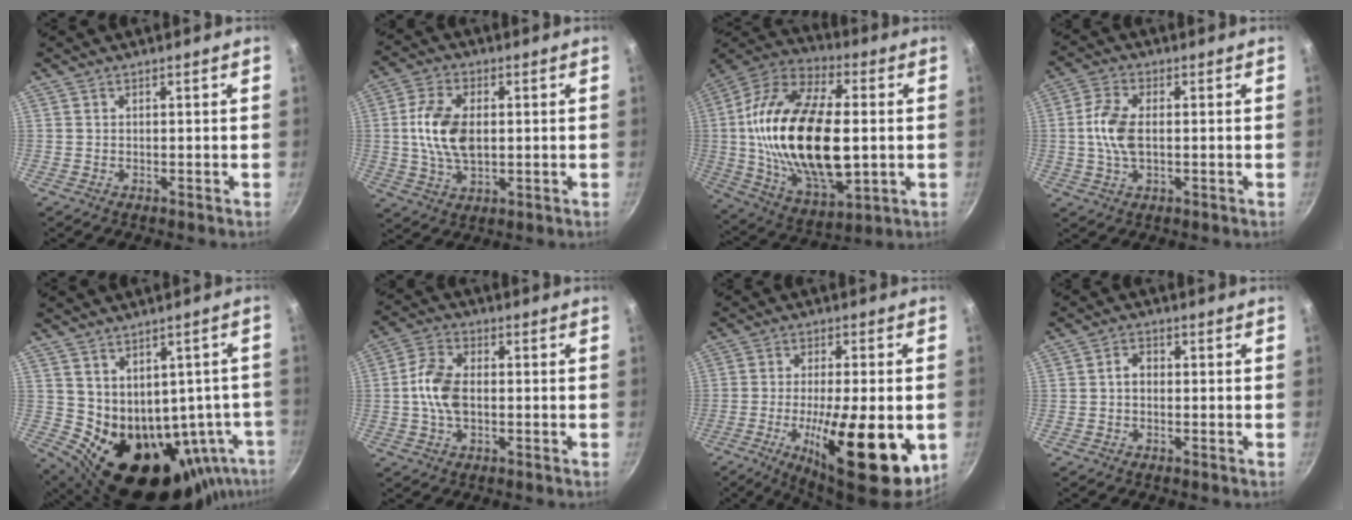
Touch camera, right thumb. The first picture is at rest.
{"total": 11.0, "force": [0.6, 6.4, 8.9], "torque": [-0.164, 0.009, 0.009]}
{"total": 29.2, "force": [0.4, 14.9, 25.0], "torque": [-0.465, 0.012, 0.004]}
{"total": 7.5, "force": [0.0, 4.0, 6.3], "torque": [-0.130, 0.011, -0.005]}
{"total": 17.9, "force": [-1.9, 13.4, 11.7], "torque": [-0.108, 0.008, 0.012]}
{"total": 8.5, "force": [-0.6, 5.2, 6.7], "torque": [-0.126, 0.023, -0.020]}
{"total": 19.7, "force": [-5.5, 6.1, 17.9], "torque": [-0.263, 0.002, -0.079]}
{"total": 2.5, "force": [-0.3, 1.8, 1.6], "torque": [-0.020, 0.011, -0.008]}